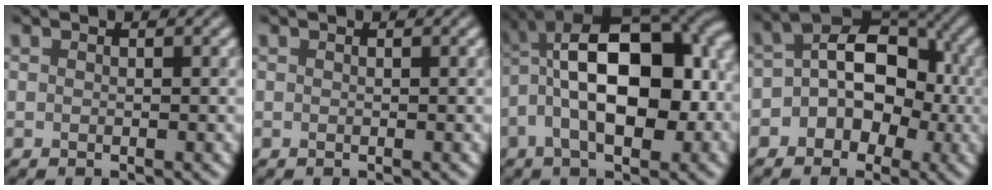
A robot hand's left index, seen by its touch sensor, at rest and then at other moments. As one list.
[{"total": 0.0}, {"total": 17.2, "force": [-0.3, 8.6, 14.9], "torque": [-0.210, 0.036, -0.021]}, {"total": 8.3, "force": [-1.3, 6.3, 5.2], "torque": [-0.029, 0.032, -0.049]}]